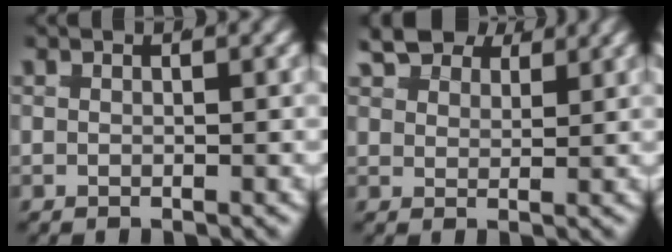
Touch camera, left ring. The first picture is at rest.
{"total": 4.5, "force": [3.5, 2.0, 1.9], "torque": [-0.032, 0.000, 0.055]}